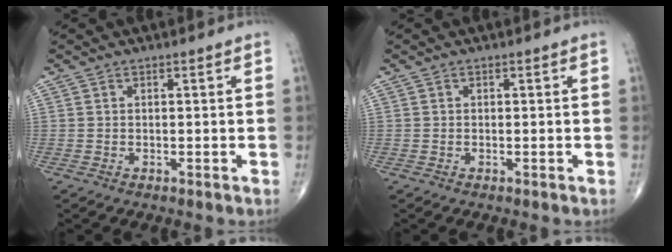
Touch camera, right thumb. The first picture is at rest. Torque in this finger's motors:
{"motor_torque": [0.04, -0.20, -0.18, -0.10, 0.02]}